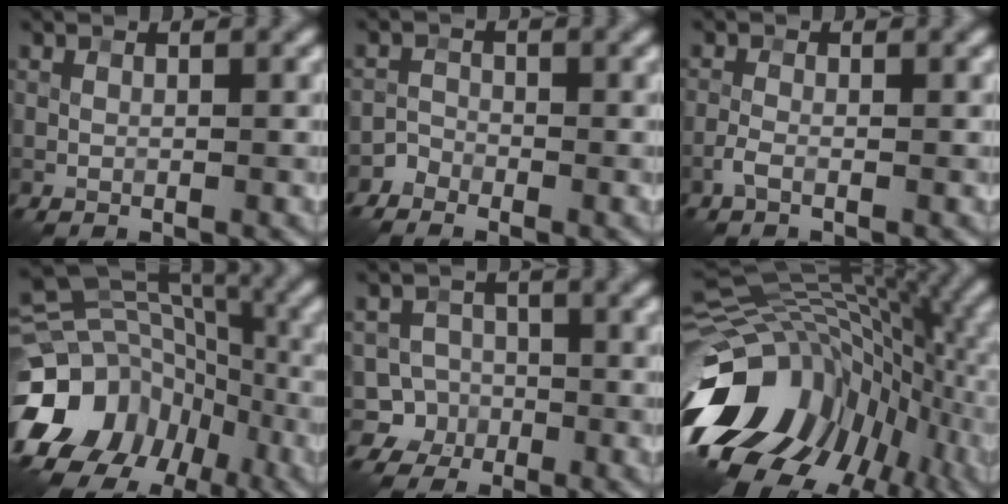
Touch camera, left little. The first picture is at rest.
{"total": 1.5, "force": [-1.4, 0.5, 0.0], "torque": [-0.004, 0.008, -0.031]}
{"total": 1.1, "force": [-0.7, 0.1, 0.9], "torque": [-0.024, 0.003, -0.018]}
{"total": 17.4, "force": [-8.2, 13.7, 6.9], "torque": [-0.157, -0.014, -0.131]}
{"total": 4.7, "force": [-2.0, 4.2, 0.3], "torque": [0.023, 0.001, -0.049]}
{"total": 16.2, "force": [-5.4, 11.0, 10.6], "torque": [-0.204, -0.004, -0.096]}